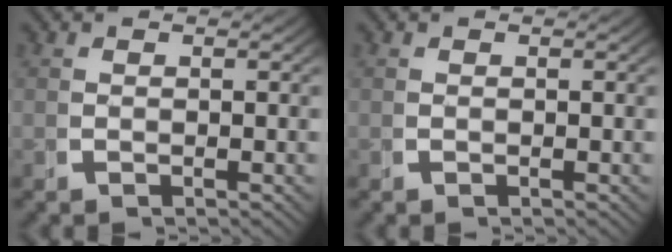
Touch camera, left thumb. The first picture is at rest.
{"total": 0.0}